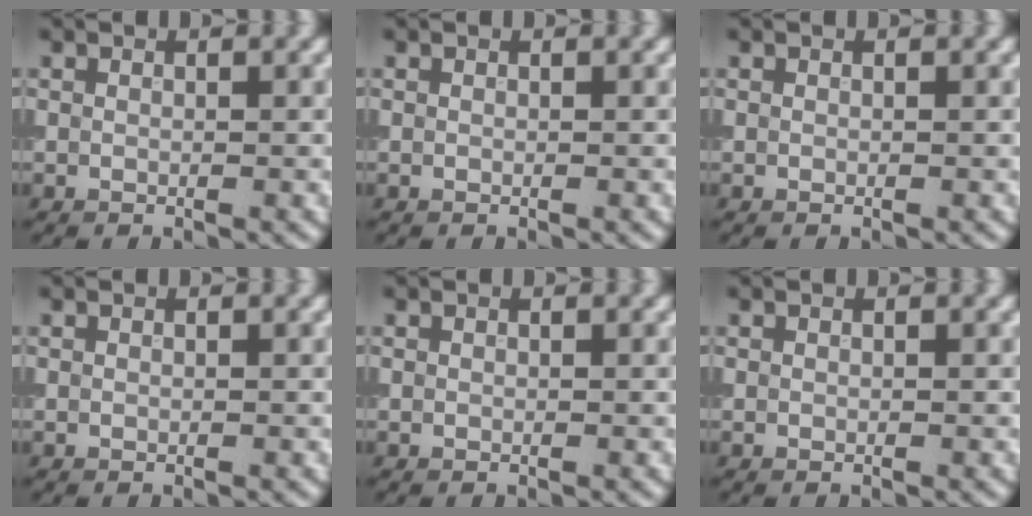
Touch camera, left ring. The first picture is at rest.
{"total": 0.0}
{"total": 0.0}
{"total": 0.0}
{"total": 0.0}
{"total": 0.0}